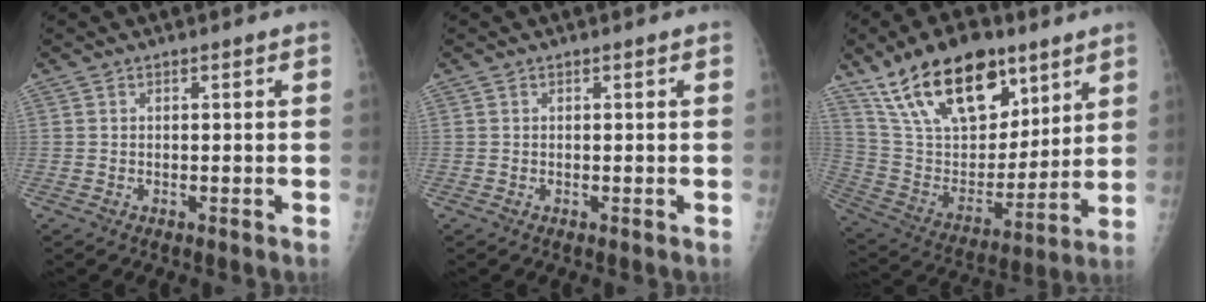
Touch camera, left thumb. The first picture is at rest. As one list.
[{"total": 0.0}, {"total": 24.1, "force": [15.2, 12.2, 14.2], "torque": [-0.212, -0.049, 0.275]}]